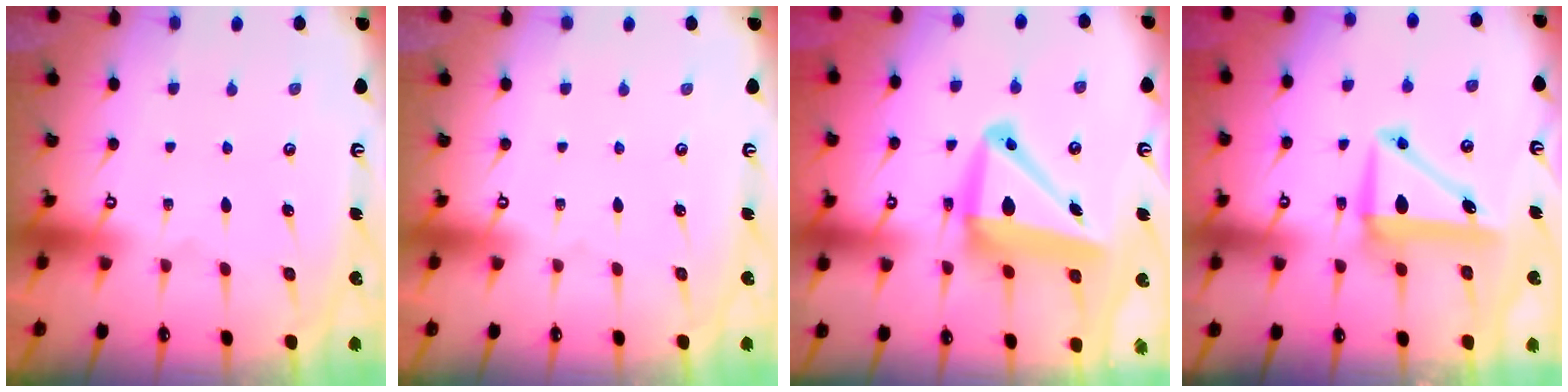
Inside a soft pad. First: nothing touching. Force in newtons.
{"total": 0.0}
{"total": 14.0, "press": 13.6, "slide": 3.2}
{"total": 8.5, "press": 8.2, "slide": 1.9}